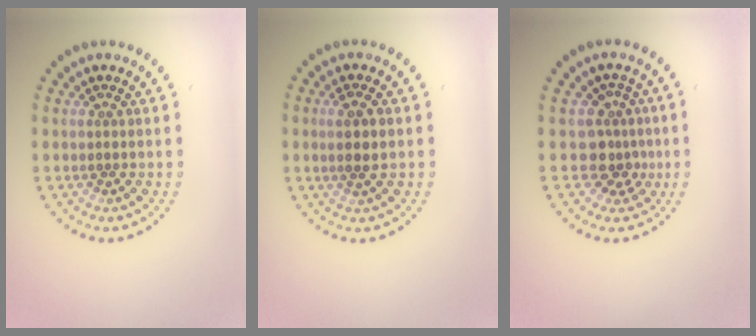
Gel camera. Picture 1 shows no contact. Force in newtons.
{"total": 2.3, "press": 2.2, "slide": 0.9}
{"total": 2.8, "press": 2.1, "slide": 1.9}